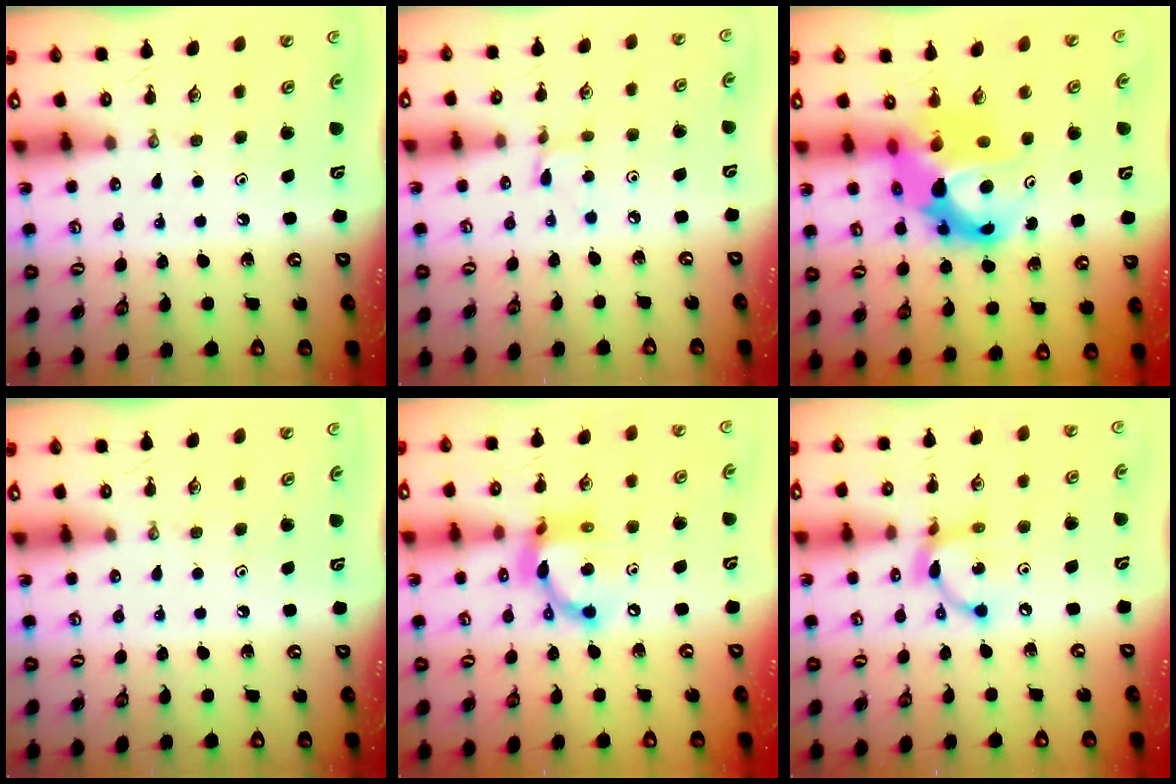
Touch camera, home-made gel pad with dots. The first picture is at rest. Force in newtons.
{"total": 1.2, "press": 1.2, "slide": 0.1}
{"total": 11.9, "press": 11.9, "slide": 0.9}
{"total": 0.0}
{"total": 13.2, "press": 13.2, "slide": 1.2}
{"total": 9.2, "press": 9.2, "slide": 0.3}